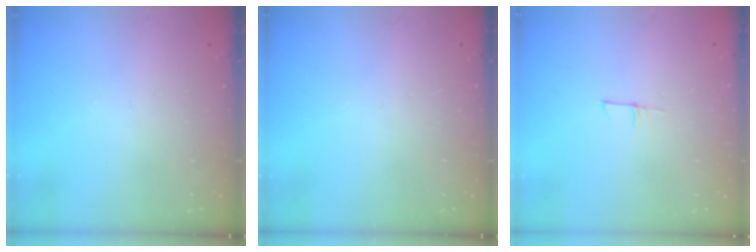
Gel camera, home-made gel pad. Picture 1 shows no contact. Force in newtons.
{"total": 0.0}
{"total": 4.8, "press": 4.8, "slide": 0.3}